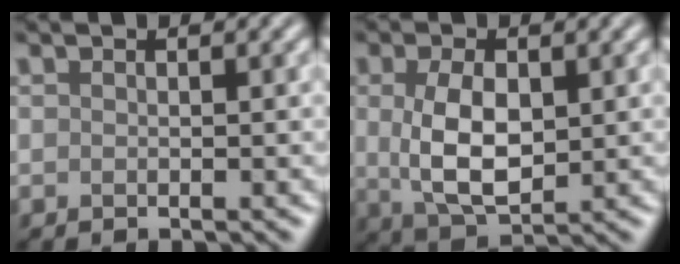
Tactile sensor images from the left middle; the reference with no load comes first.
{"total": 5.8, "force": [0.4, 3.2, 4.8], "torque": [-0.106, -0.003, 0.017]}